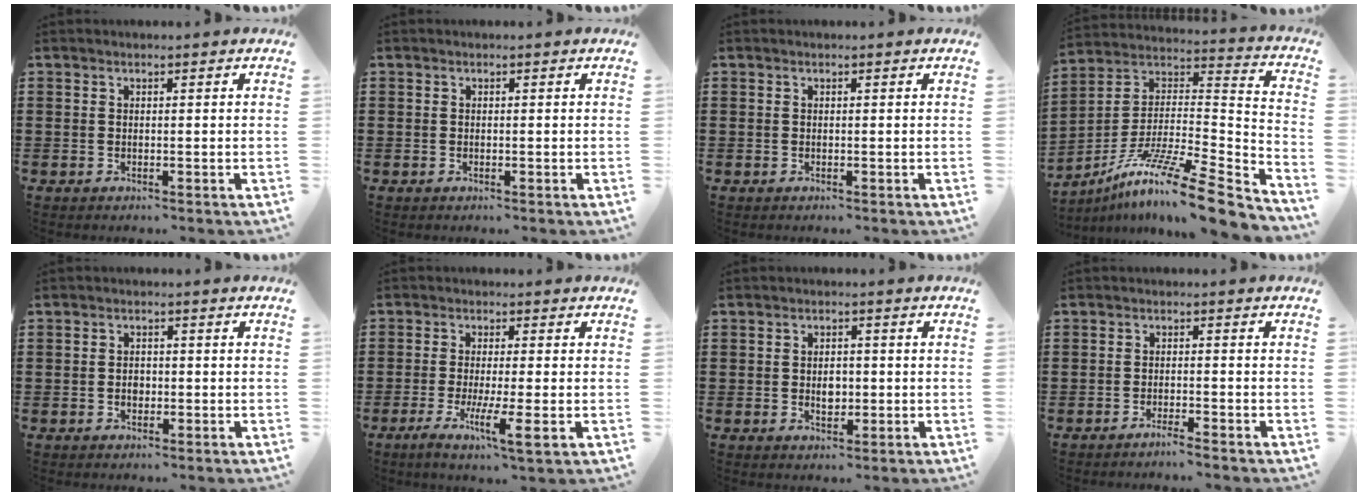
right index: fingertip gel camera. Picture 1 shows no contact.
{"total": 0.0}
{"total": 0.0}
{"total": 13.5, "force": [-10.0, 0.8, 9.0], "torque": [-0.157, 0.010, -0.184]}
{"total": 1.7, "force": [-0.3, 1.3, 1.1], "torque": [-0.023, 0.005, -0.007]}
{"total": 5.9, "force": [-2.2, 0.6, 5.4], "torque": [-0.103, -0.015, -0.040]}
{"total": 2.8, "force": [-0.2, 1.9, 2.0], "torque": [-0.034, 0.002, -0.007]}
{"total": 1.7, "force": [-1.6, -0.3, 0.6], "torque": [-0.011, 0.000, -0.029]}